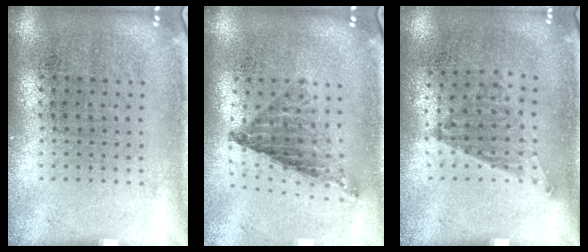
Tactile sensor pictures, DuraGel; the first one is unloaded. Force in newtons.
{"total": 0.7, "press": 0.7, "slide": 0.0}
{"total": 1.2, "press": 0.9, "slide": 0.7}